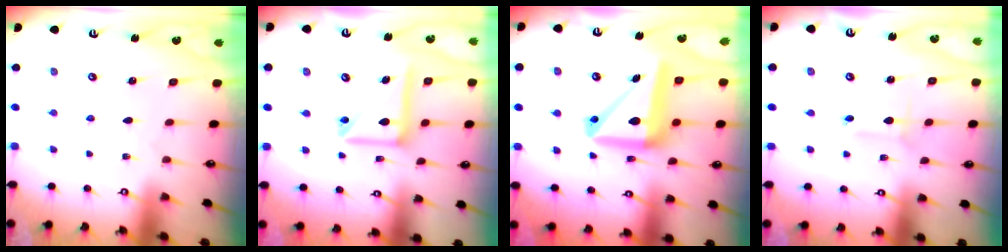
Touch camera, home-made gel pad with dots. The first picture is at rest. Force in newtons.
{"total": 14.2, "press": 14.0, "slide": 2.1}
{"total": 16.0, "press": 15.8, "slide": 2.8}
{"total": 3.7, "press": 3.7, "slide": 0.3}